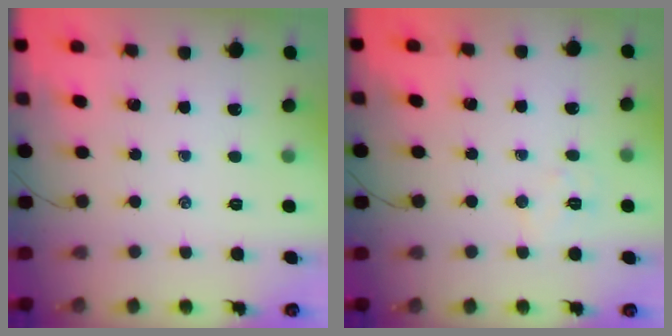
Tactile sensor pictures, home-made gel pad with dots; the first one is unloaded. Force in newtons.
{"total": 5.6, "press": 5.5, "slide": 1.1}